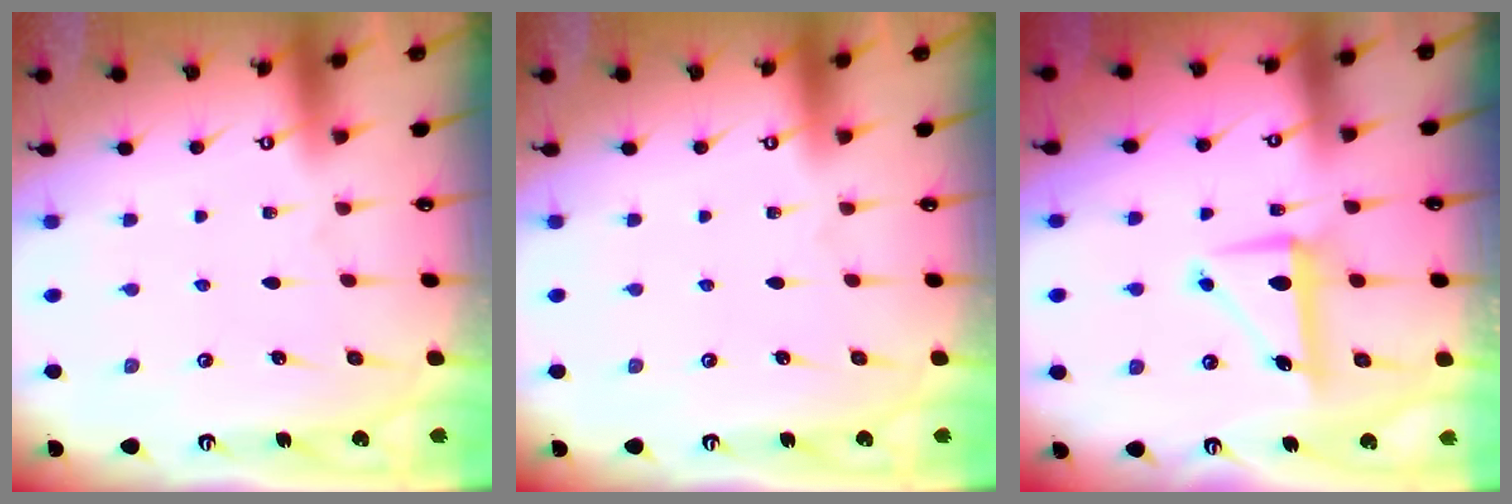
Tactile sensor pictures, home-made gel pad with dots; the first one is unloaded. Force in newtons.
{"total": 0.0}
{"total": 7.9, "press": 7.9, "slide": 0.9}